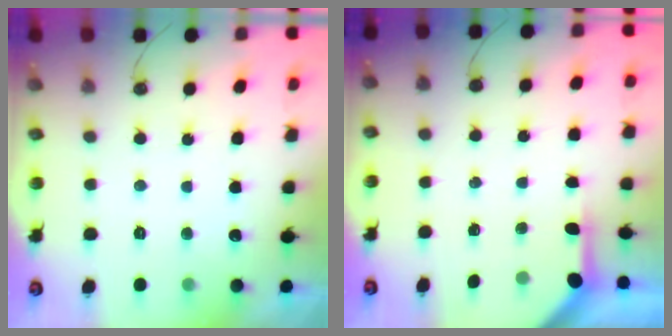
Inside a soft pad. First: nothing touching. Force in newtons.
{"total": 3.3, "press": 3.3, "slide": 0.4}